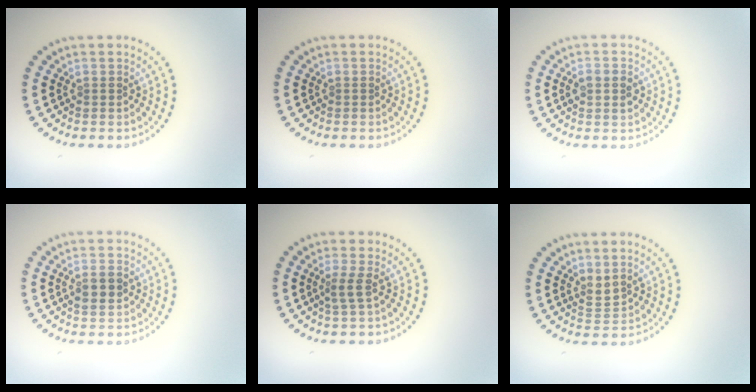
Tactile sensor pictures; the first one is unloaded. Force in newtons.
{"total": 0.0}
{"total": 2.0, "press": 2.0, "slide": 0.1}
{"total": 2.1, "press": 2.0, "slide": 0.2}
{"total": 1.7, "press": 1.2, "slide": 1.2}
{"total": 1.4, "press": 1.2, "slide": 0.8}